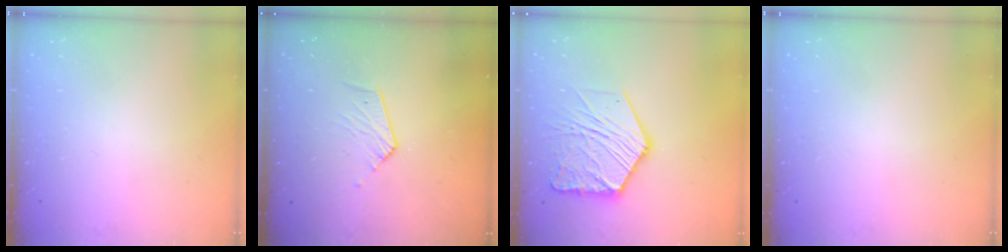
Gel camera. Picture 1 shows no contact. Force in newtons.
{"total": 5.1, "press": 5.1, "slide": 0.3}
{"total": 16.1, "press": 16.0, "slide": 1.3}
{"total": 0.0}